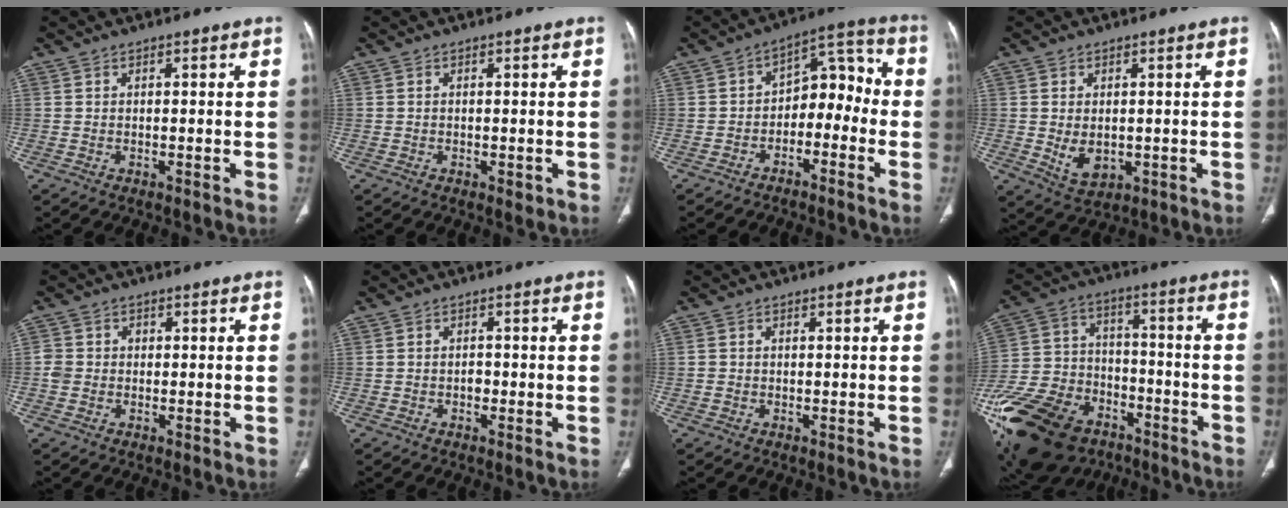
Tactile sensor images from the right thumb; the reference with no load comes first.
{"total": 1.4, "force": [-0.5, 0.8, 1.1], "torque": [-0.013, 0.001, -0.004]}
{"total": 10.1, "force": [-3.0, 6.7, 7.0], "torque": [-0.059, 0.061, -0.056]}
{"total": 5.6, "force": [-0.5, 3.8, 4.0], "torque": [-0.057, -0.010, 0.008]}
{"total": 2.9, "force": [-0.4, 2.7, 1.0], "torque": [-0.011, 0.012, -0.010]}
{"total": 1.4, "force": [-0.5, 1.0, 0.8], "torque": [-0.005, 0.005, -0.011]}
{"total": 0.7, "force": [-0.2, 0.7, 0.2], "torque": [0.000, 0.003, -0.003]}
{"total": 30.6, "force": [-17.4, 19.4, 16.1], "torque": [-0.406, 0.041, -0.298]}